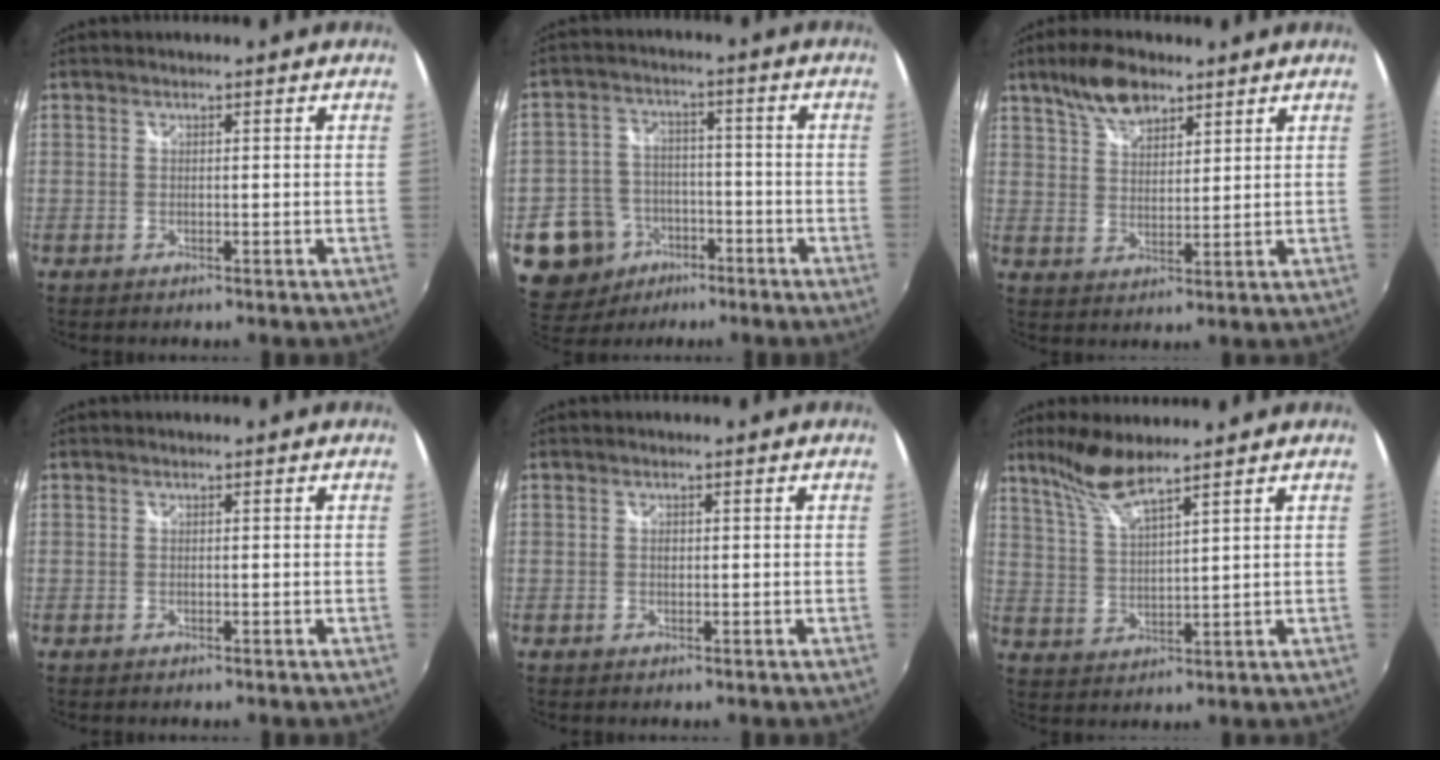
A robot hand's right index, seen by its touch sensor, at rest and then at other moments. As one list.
[{"total": 12.3, "force": [-5.6, 10.4, 3.4], "torque": [-0.111, 0.023, -0.077]}, {"total": 8.7, "force": [6.1, 3.8, 5.0], "torque": [-0.093, 0.020, 0.112]}, {"total": 0.0}, {"total": 1.6, "force": [-0.2, 0.8, 1.3], "torque": [-0.026, 0.003, -0.005]}, {"total": 7.6, "force": [6.1, 0.7, 4.4], "torque": [-0.096, 0.006, 0.129]}]